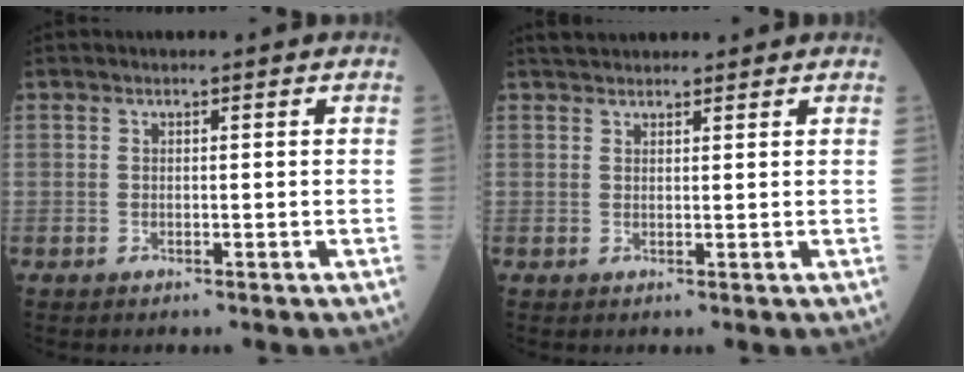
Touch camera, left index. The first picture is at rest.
{"total": 6.3, "force": [5.7, 1.7, 2.1], "torque": [-0.029, 0.035, 0.090]}